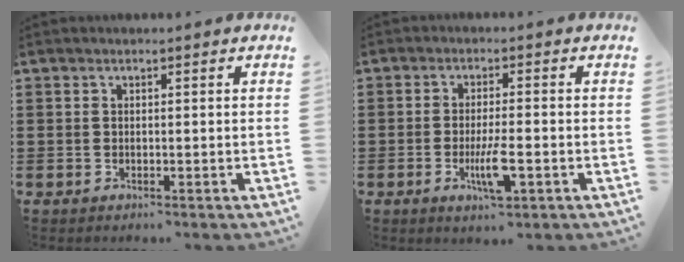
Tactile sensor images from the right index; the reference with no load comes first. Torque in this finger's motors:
{"motor_torque": [0.57, 0.15, 0.24, 0.07]}